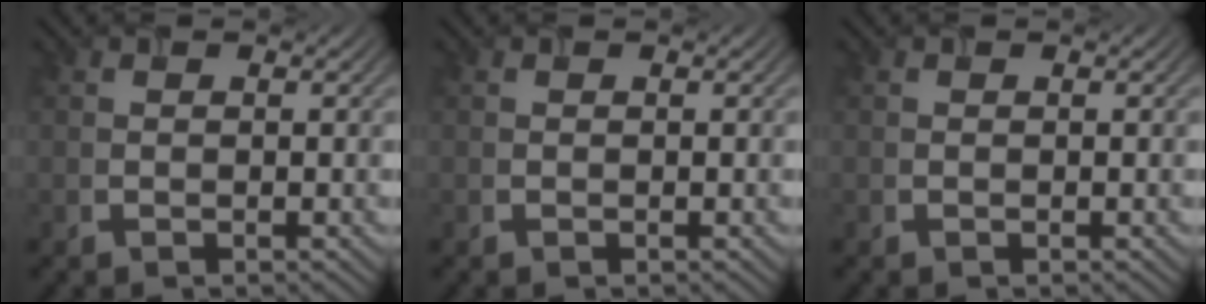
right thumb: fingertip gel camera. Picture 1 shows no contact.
{"total": 0.0}
{"total": 0.0}